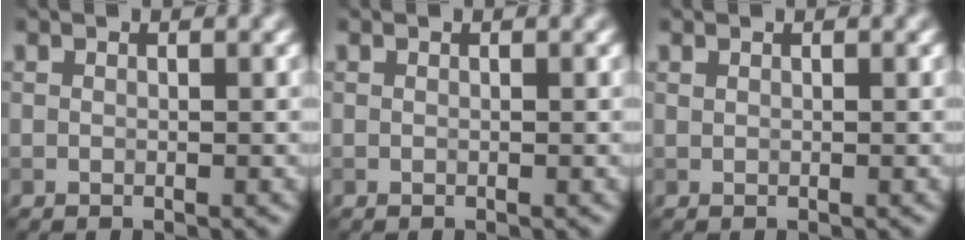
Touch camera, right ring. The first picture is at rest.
{"total": 0.0}
{"total": 0.0}